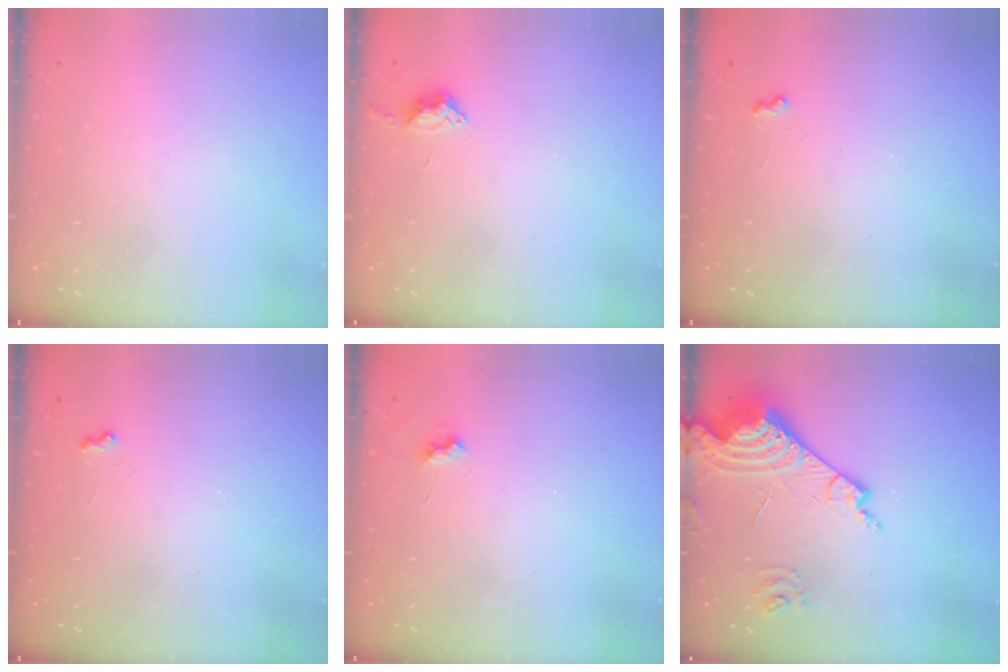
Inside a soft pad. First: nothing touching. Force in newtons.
{"total": 3.7, "press": 3.7, "slide": 0.5}
{"total": 3.0, "press": 3.0, "slide": 0.4}
{"total": 3.0, "press": 3.0, "slide": 0.4}
{"total": 4.5, "press": 4.5, "slide": 0.7}
{"total": 15.9, "press": 15.8, "slide": 1.9}